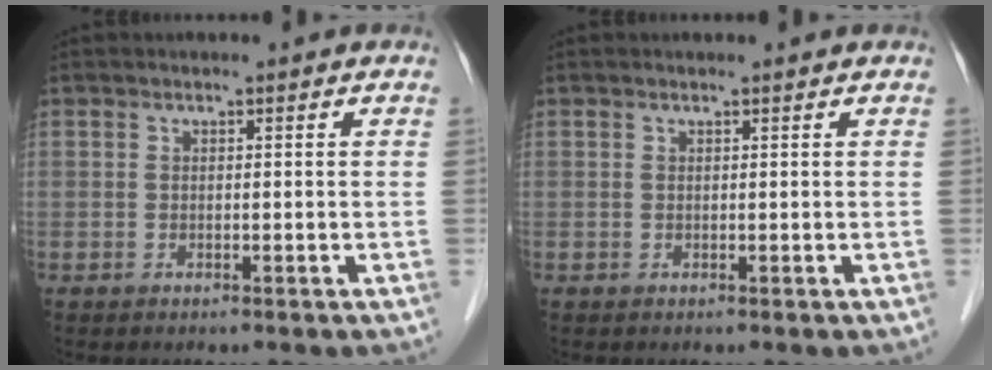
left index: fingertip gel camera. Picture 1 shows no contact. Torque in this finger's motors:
{"motor_torque": [-0.22, 0.16, 0.00, -0.01]}